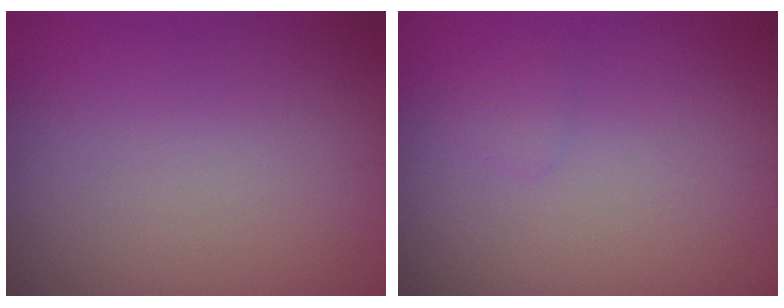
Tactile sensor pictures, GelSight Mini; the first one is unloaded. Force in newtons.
{"total": 0.6, "press": 0.6, "slide": 0.0}